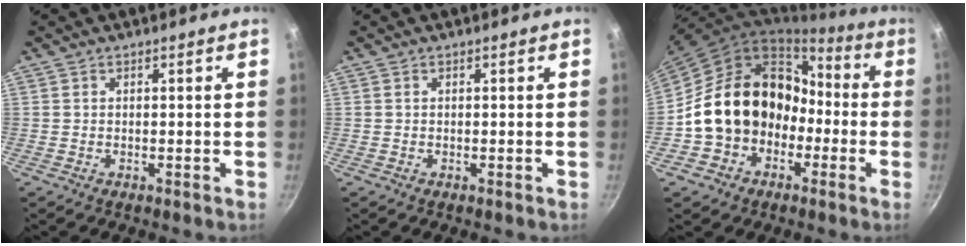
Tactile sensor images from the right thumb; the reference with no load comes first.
{"total": 0.0}
{"total": 18.4, "force": [-3.7, 15.1, 9.8], "torque": [-0.128, 0.074, -0.045]}